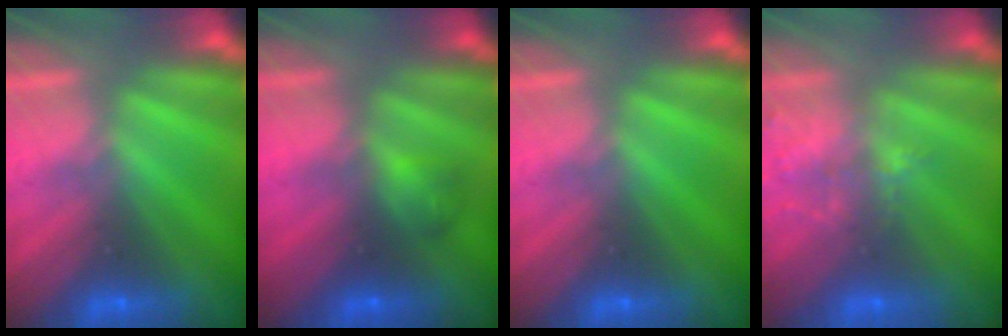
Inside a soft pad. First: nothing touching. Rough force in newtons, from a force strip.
{"total": 2.0}
{"total": 0.0}
{"total": 1.6}